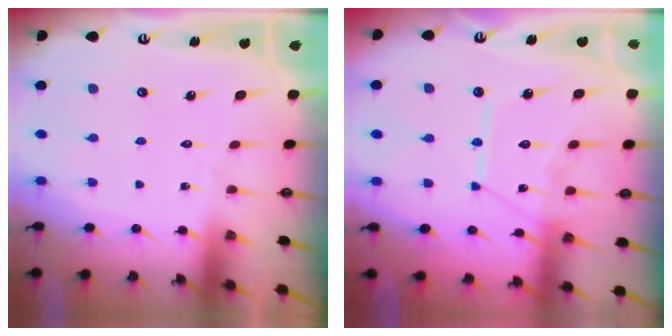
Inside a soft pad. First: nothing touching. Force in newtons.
{"total": 13.0, "press": 12.9, "slide": 1.2}